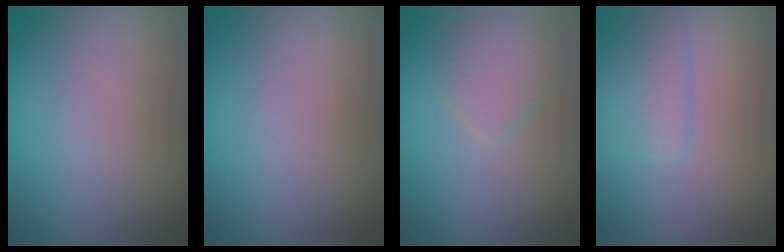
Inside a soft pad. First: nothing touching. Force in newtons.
{"total": 0.0}
{"total": 2.0, "press": 1.9, "slide": 0.1}
{"total": 1.9, "press": 1.9, "slide": 0.1}